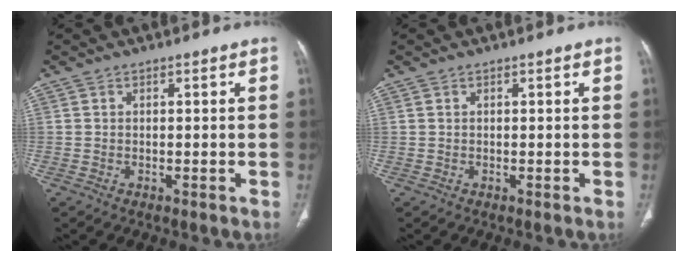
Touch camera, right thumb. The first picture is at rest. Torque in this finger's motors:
{"motor_torque": [-0.01, 0.00, 0.14, 0.14, 0.04]}